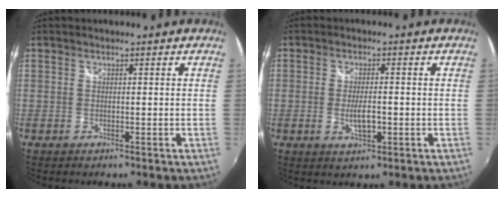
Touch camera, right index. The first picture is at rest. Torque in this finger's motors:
{"motor_torque": [0.10, 0.00, 0.28, 0.02]}